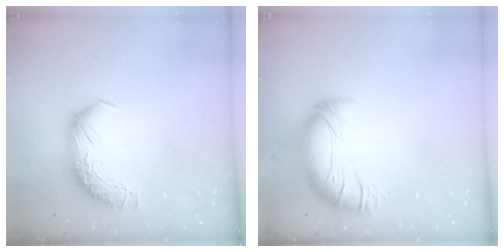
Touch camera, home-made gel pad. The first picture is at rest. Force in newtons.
{"total": 2.8, "press": 0.9, "slide": 2.6}